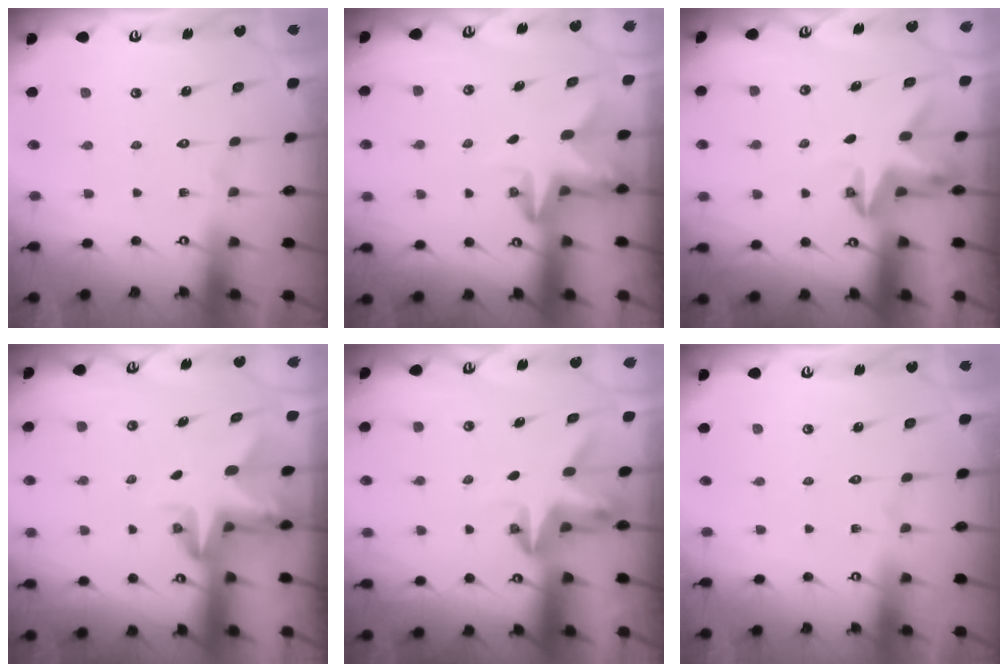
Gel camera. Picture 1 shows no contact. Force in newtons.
{"total": 2.5, "press": 2.5, "slide": 0.5}
{"total": 3.2, "press": 3.2, "slide": 0.1}
{"total": 3.6, "press": 3.6, "slide": 0.1}
{"total": 3.4, "press": 3.4, "slide": 0.0}
{"total": 0.0}